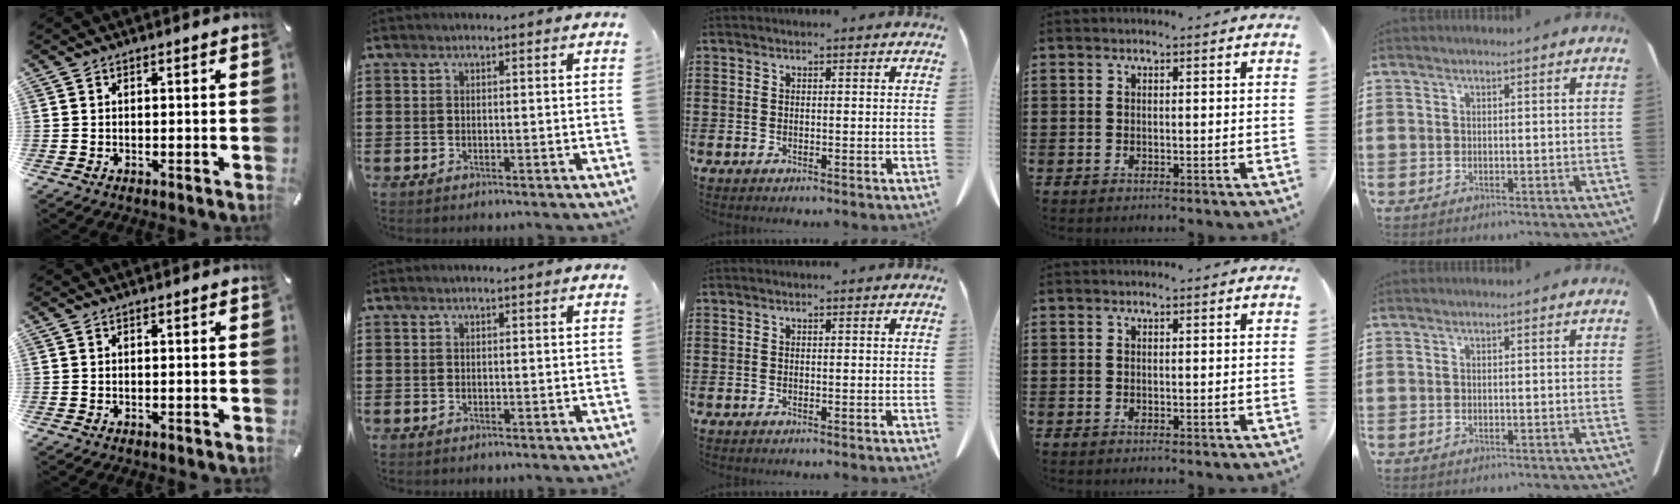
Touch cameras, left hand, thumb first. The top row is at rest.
{}